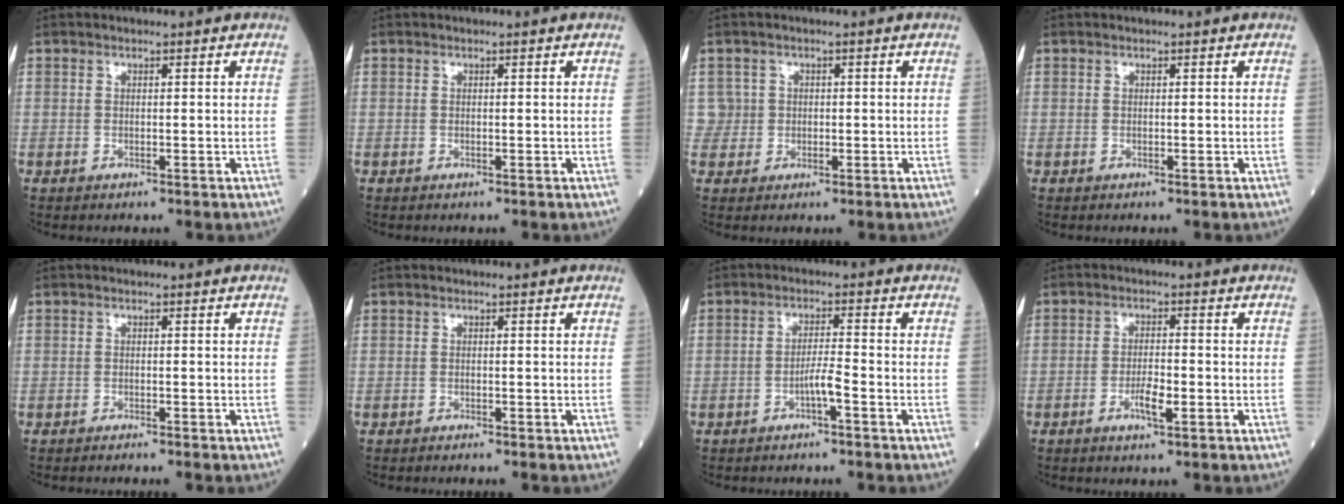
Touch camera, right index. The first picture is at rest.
{"total": 0.0}
{"total": 2.5, "force": [0.5, 2.4, -0.5], "torque": [0.029, 0.005, 0.004]}
{"total": 0.0}
{"total": 1.4, "force": [-1.3, 0.0, 0.5], "torque": [-0.006, 0.001, -0.017]}
{"total": 1.1, "force": [-1.1, 0.0, 0.4], "torque": [-0.005, 0.001, -0.014]}
{"total": 2.7, "force": [-1.5, -0.3, 2.2], "torque": [-0.038, 0.001, -0.030]}
{"total": 3.5, "force": [-1.4, 0.6, 3.1], "torque": [-0.055, 0.002, -0.024]}